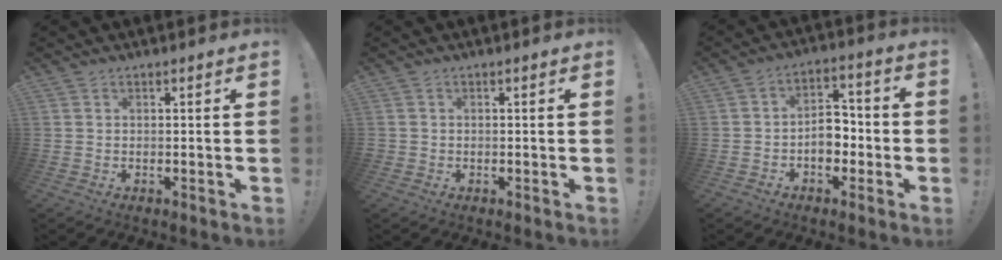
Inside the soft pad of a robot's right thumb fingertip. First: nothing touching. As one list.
[{"total": 1.0, "force": [0.1, 1.0, 0.1], "torque": [-0.001, 0.003, 0.002]}, {"total": 9.7, "force": [-2.4, 7.1, 6.2], "torque": [-0.094, 0.019, -0.042]}]